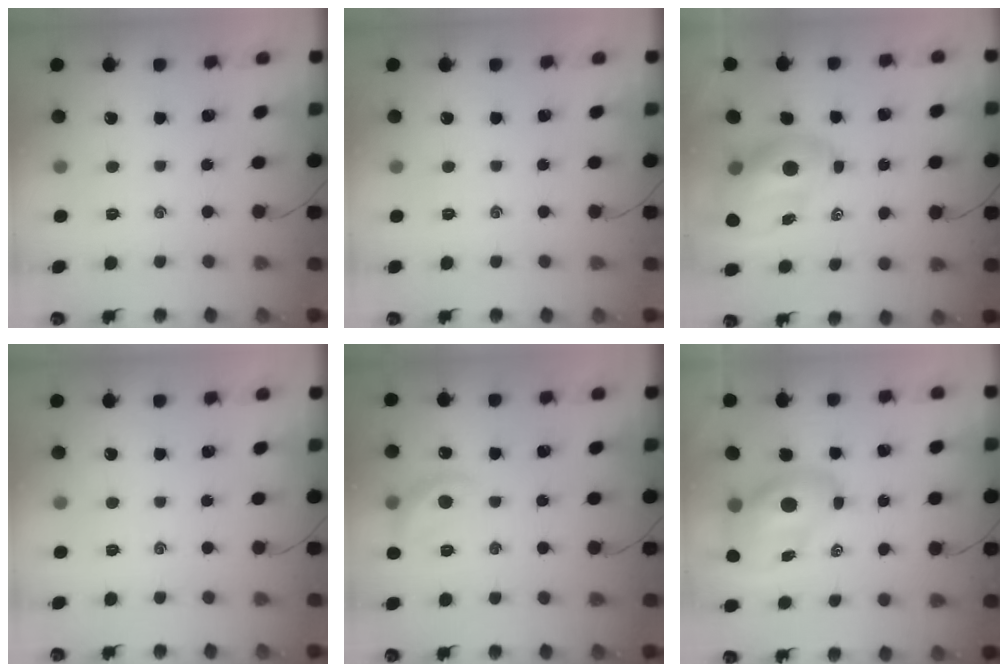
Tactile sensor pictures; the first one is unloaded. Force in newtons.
{"total": 0.0}
{"total": 9.6, "press": 9.2, "slide": 2.6}
{"total": 0.0}
{"total": 9.3, "press": 9.2, "slide": 1.2}
{"total": 11.2, "press": 10.6, "slide": 3.5}